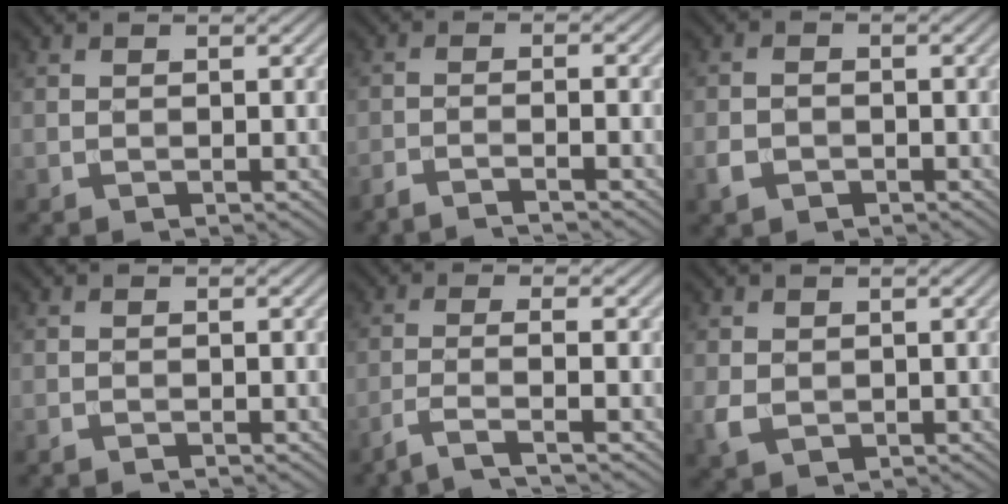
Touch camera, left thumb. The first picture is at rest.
{"total": 3.4, "force": [-2.5, 0.2, 2.2], "torque": [-0.026, 0.002, -0.063]}
{"total": 2.4, "force": [-1.4, 1.7, 1.2], "torque": [-0.025, -0.003, -0.032]}
{"total": 0.6, "force": [-0.5, 0.0, 0.3], "torque": [-0.005, 0.000, -0.011]}
{"total": 3.8, "force": [-2.3, 0.4, 3.0], "torque": [-0.045, 0.008, -0.067]}
{"total": 2.5, "force": [0.1, 2.0, 1.5], "torque": [-0.038, -0.004, 0.005]}